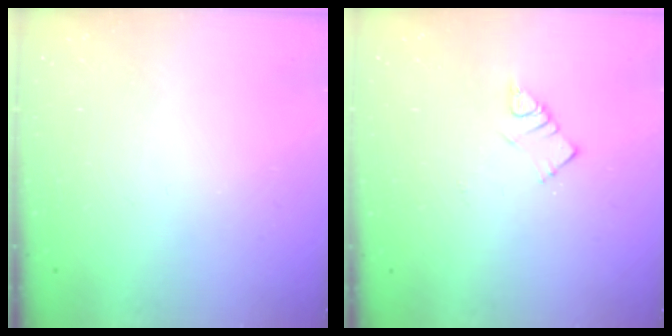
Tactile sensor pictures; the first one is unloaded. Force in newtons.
{"total": 4.0, "press": 4.0, "slide": 0.5}